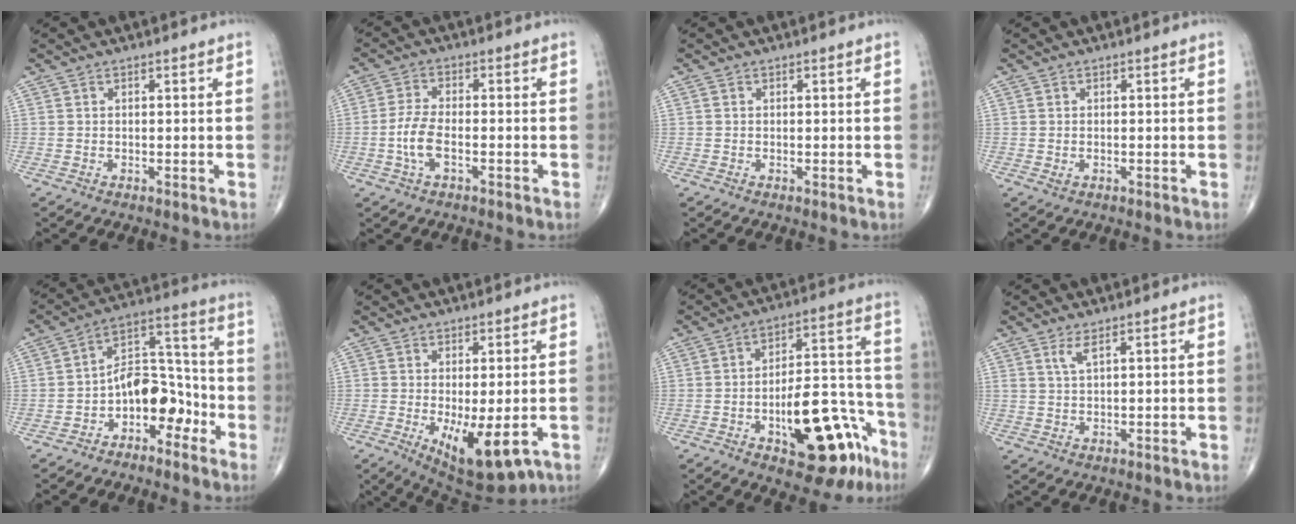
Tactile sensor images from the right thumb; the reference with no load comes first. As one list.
[{"total": 5.5, "force": [-1.7, 2.4, 4.6], "torque": [-0.103, 0.015, -0.034]}, {"total": 0.0}, {"total": 0.6, "force": [-0.2, 0.4, 0.4], "torque": [-0.010, 0.004, 0.001]}, {"total": 10.6, "force": [-4.9, 6.6, 6.7], "torque": [-0.069, 0.073, -0.089]}, {"total": 10.7, "force": [-3.3, 3.9, 9.4], "torque": [-0.139, -0.016, -0.034]}, {"total": 19.5, "force": [-8.8, 8.5, 15.1], "torque": [-0.169, 0.070, -0.110]}, {"total": 2.1, "force": [1.2, 0.3, 1.7], "torque": [-0.042, -0.006, 0.030]}]